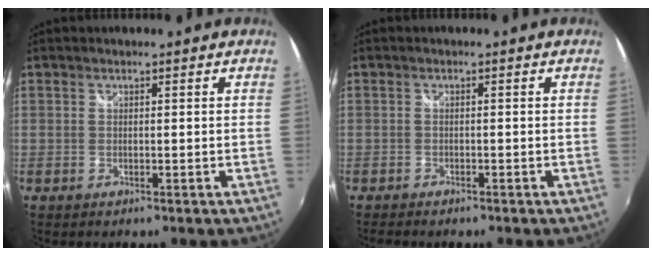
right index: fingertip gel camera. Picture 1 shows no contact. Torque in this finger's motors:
{"motor_torque": [0.08, 0.03, 0.08, 0.01]}